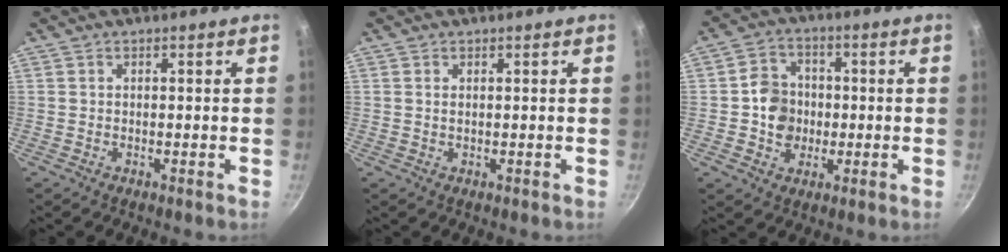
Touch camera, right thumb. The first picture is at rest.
{"total": 0.6, "force": [0.2, 0.3, 0.5], "torque": [-0.013, 0.002, 0.006]}
{"total": 8.3, "force": [-0.6, 7.1, 4.3], "torque": [-0.043, 0.015, -0.016]}